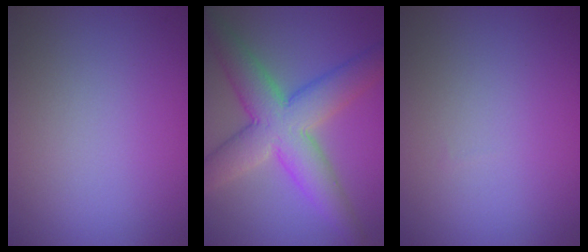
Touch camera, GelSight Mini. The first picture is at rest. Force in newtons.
{"total": 8.5, "press": 8.5, "slide": 0.3}
{"total": 0.0}